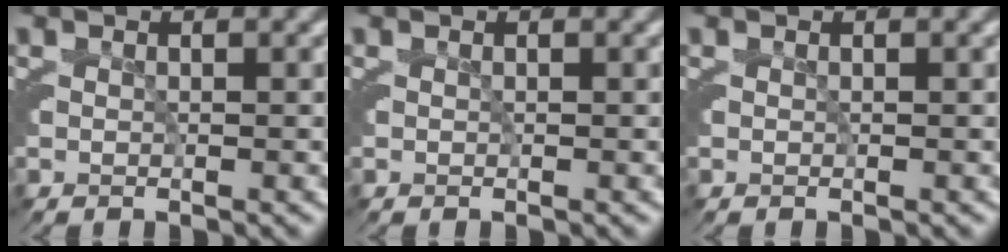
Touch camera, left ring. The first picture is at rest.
{"total": 0.0}
{"total": 0.0}